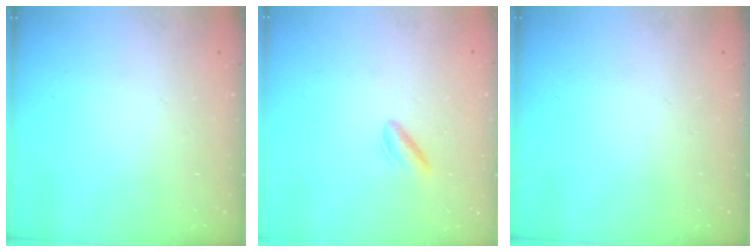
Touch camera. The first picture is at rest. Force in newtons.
{"total": 2.4, "press": 2.2, "slide": 1.1}
{"total": 0.0}